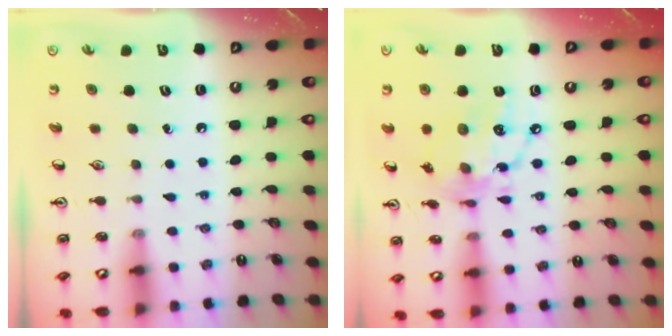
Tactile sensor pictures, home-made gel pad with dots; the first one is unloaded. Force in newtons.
{"total": 14.4, "press": 14.4, "slide": 1.3}